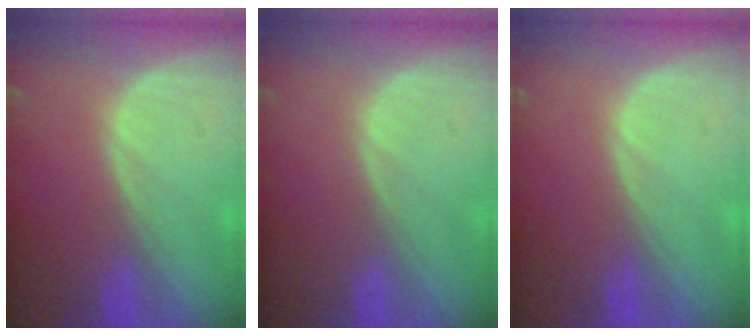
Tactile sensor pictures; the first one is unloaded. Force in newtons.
{"total": 0.0}
{"total": 0.0}